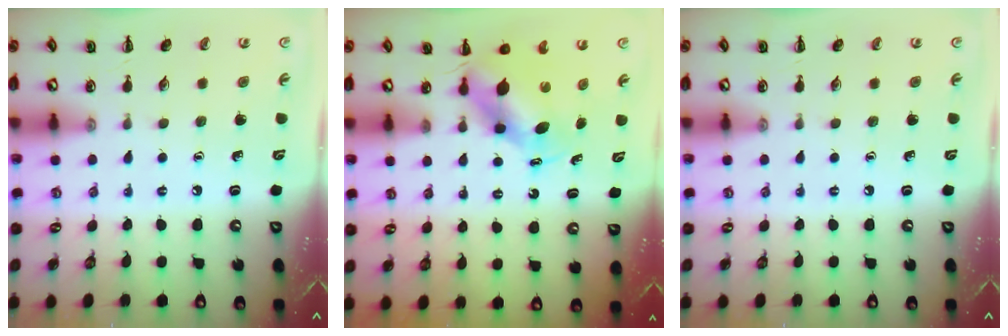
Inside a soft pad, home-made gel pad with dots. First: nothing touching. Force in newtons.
{"total": 5.5, "press": 5.3, "slide": 1.6}
{"total": 0.0}